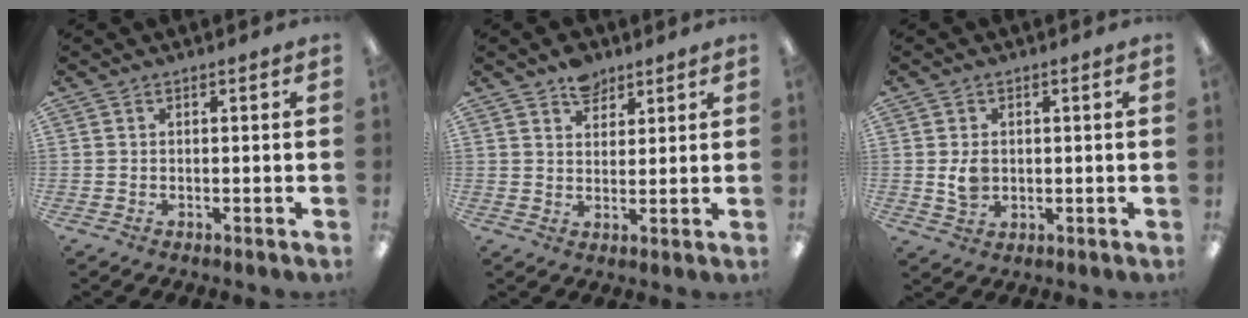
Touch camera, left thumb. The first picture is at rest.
{"total": 5.7, "force": [4.3, 3.5, 1.5], "torque": [-0.011, -0.019, 0.075]}
{"total": 4.4, "force": [0.3, 3.3, 2.8], "torque": [-0.045, -0.003, 0.002]}